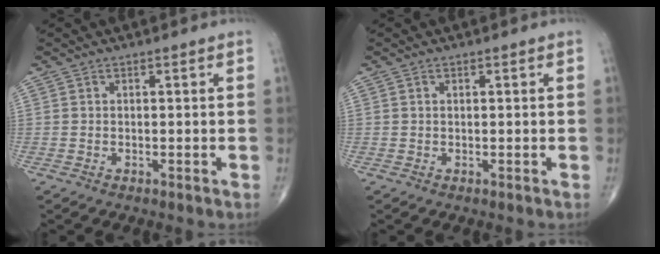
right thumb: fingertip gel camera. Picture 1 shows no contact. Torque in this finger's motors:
{"motor_torque": [0.25, -0.18, -0.12, -0.26, 0.00]}